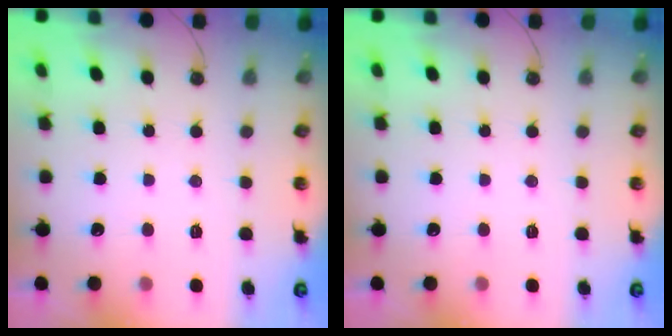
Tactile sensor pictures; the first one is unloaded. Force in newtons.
{"total": 0.0}